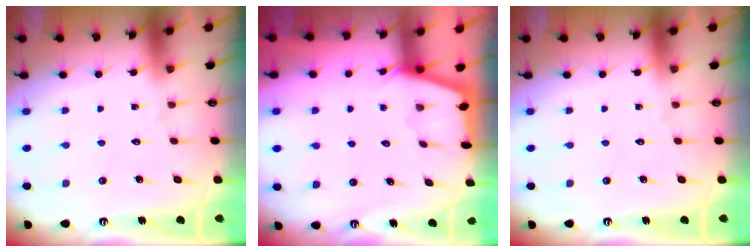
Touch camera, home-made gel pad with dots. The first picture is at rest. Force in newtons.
{"total": 1.8, "press": 1.8, "slide": 0.2}
{"total": 0.0}